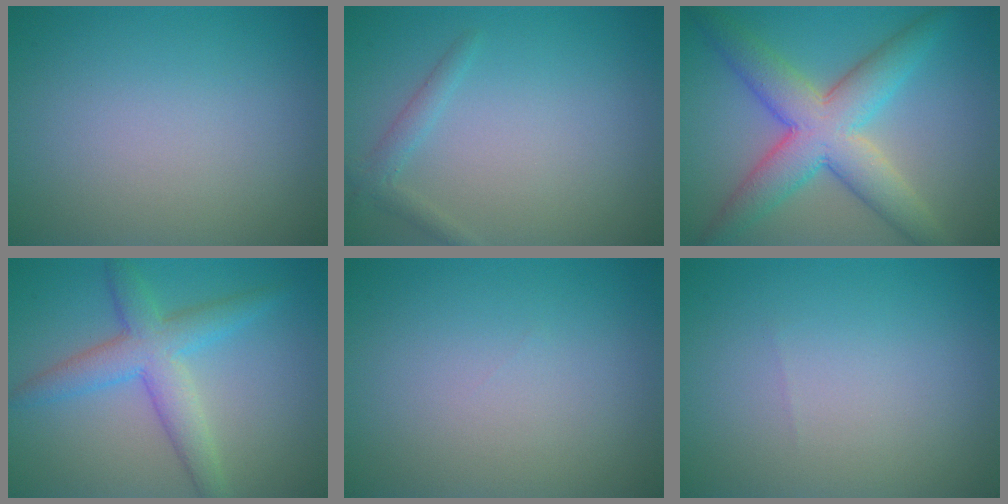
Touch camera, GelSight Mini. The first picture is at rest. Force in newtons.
{"total": 1.4, "press": 1.4, "slide": 0.0}
{"total": 7.7, "press": 7.7, "slide": 0.1}
{"total": 4.7, "press": 4.7, "slide": 0.1}
{"total": 0.0}
{"total": 0.0}